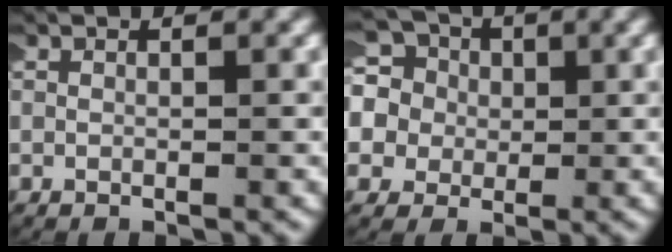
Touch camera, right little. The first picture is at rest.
{"total": 10.1, "force": [0.1, 9.4, 3.6], "torque": [-0.131, -0.022, -0.011]}